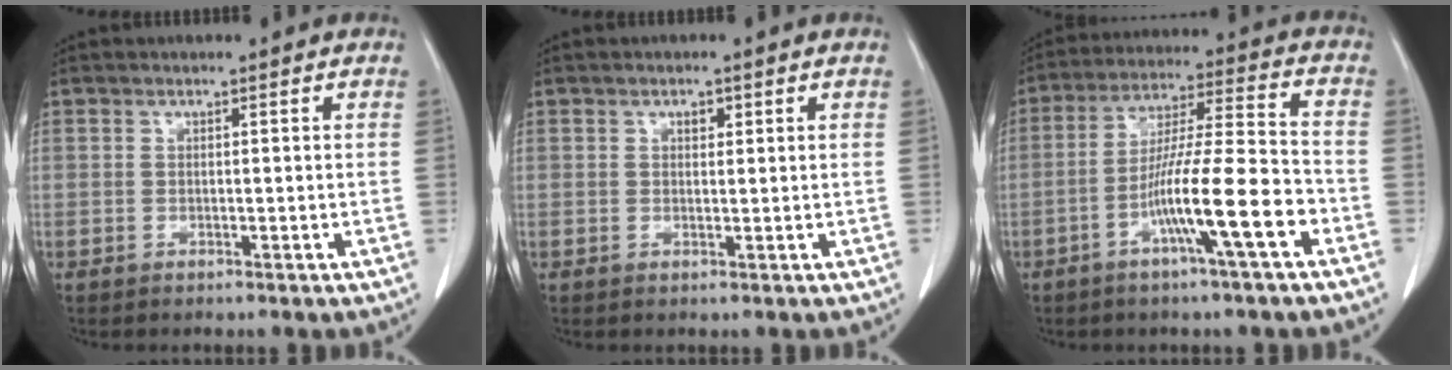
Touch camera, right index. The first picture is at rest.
{"total": 1.3, "force": [0.6, 0.8, 0.8], "torque": [-0.010, -0.001, 0.008]}
{"total": 12.9, "force": [-5.4, 0.0, 11.7], "torque": [-0.209, 0.001, -0.097]}